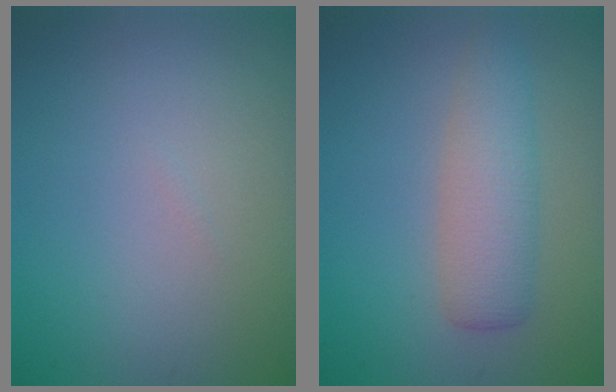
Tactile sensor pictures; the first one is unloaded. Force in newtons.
{"total": 3.9, "press": 3.9, "slide": 0.1}